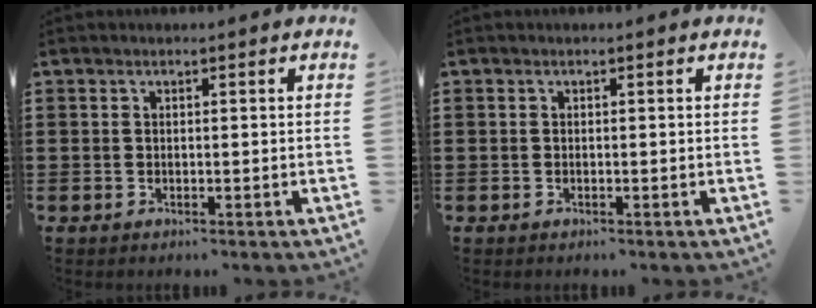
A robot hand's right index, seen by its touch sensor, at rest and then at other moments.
{"total": 0.0}